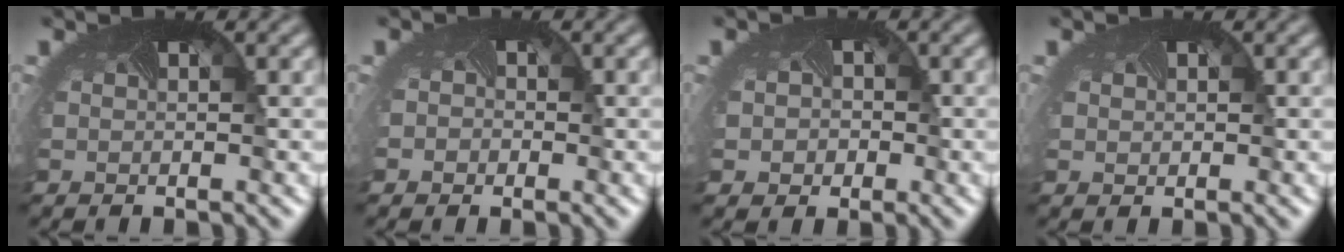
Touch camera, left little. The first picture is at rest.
{"total": 1.0, "force": [-0.3, 1.0, 0.1], "torque": [0.002, -0.004, -0.006]}
{"total": 2.5, "force": [-0.2, 2.3, 1.1], "torque": [-0.013, -0.006, -0.007]}
{"total": 0.8, "force": [0.3, 0.7, 0.1], "torque": [-0.004, -0.004, 0.008]}